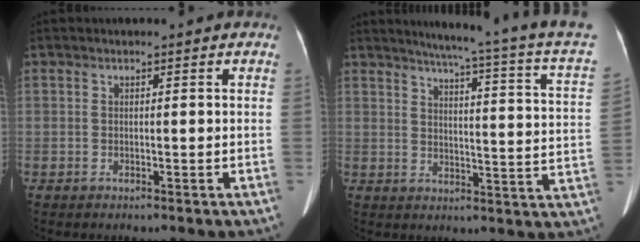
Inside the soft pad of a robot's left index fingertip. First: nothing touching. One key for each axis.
{"total": 21.1, "fx": 18.2, "fy": -2.2, "fz": 10.6, "tx": -0.162, "ty": -0.077, "tz": 0.209}